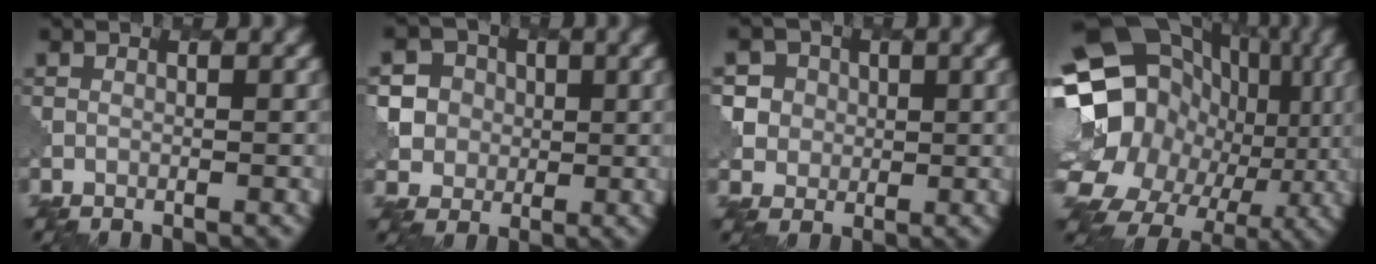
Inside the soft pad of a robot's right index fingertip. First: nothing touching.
{"total": 5.4, "force": [1.4, 5.1, 1.2], "torque": [-0.021, 0.023, 0.023]}
{"total": 5.2, "force": [2.3, 4.5, 1.2], "torque": [-0.014, 0.018, 0.030]}
{"total": 19.7, "force": [0.8, 16.8, 10.2], "torque": [-0.200, 0.002, 0.010]}